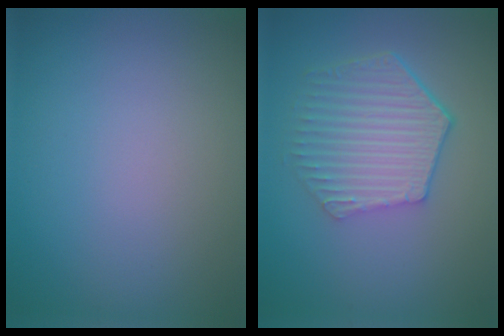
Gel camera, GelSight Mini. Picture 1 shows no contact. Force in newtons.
{"total": 5.8, "press": 4.3, "slide": 3.9}